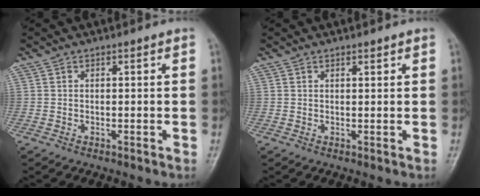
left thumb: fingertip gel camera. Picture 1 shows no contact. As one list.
[{"total": 0.8, "force": [0.6, 0.2, 0.4], "torque": [-0.007, -0.004, 0.010]}]